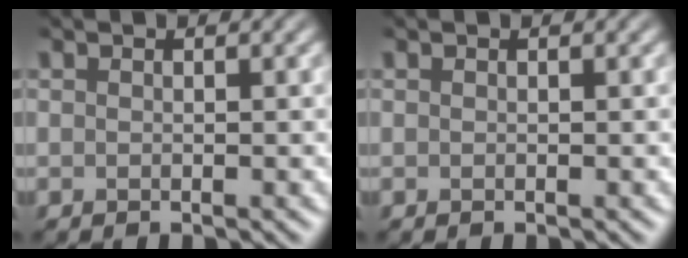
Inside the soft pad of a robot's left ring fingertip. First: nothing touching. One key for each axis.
{"total": 0.0}